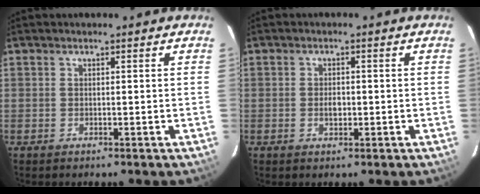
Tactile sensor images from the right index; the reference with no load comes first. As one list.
[{"total": 2.2, "force": [-0.4, 1.4, 1.6], "torque": [-0.029, 0.002, -0.006]}]